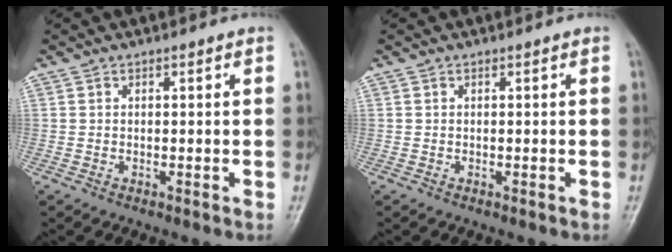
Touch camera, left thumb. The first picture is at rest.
{"total": 0.0}